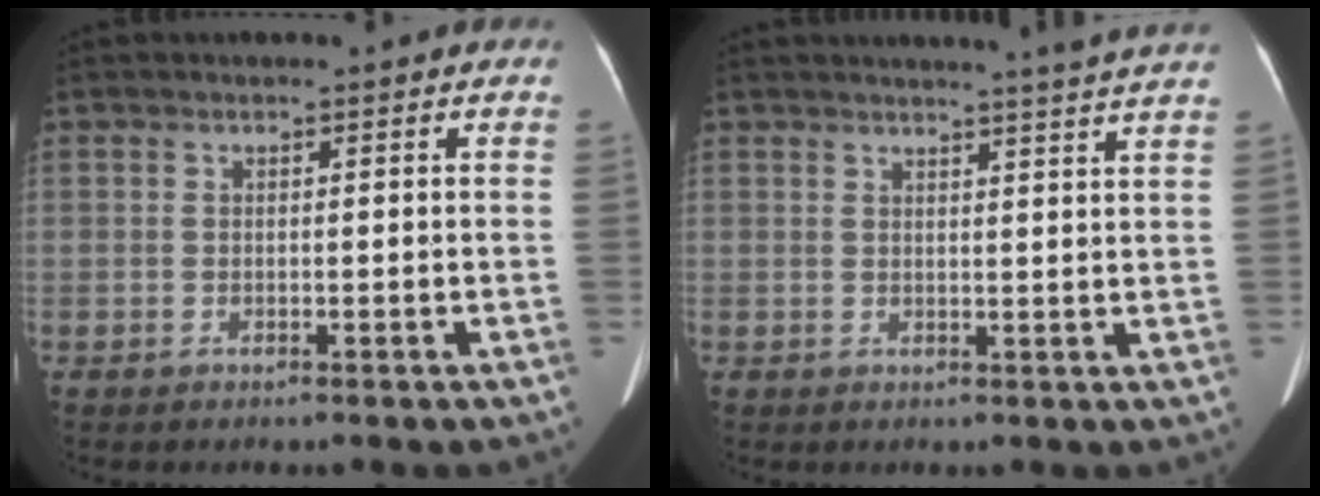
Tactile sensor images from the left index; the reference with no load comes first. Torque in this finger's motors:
{"motor_torque": [-0.77, -0.67, -0.17, 0.01]}